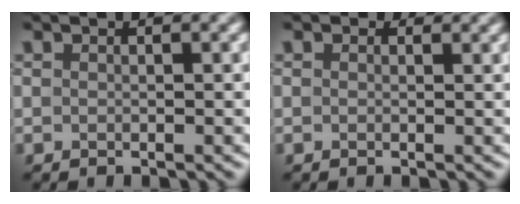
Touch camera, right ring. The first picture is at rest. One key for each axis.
{"total": 0.7, "fx": 0.4, "fy": 0.5, "fz": 0.3, "tx": -0.003, "ty": -0.005, "tz": -0.001}